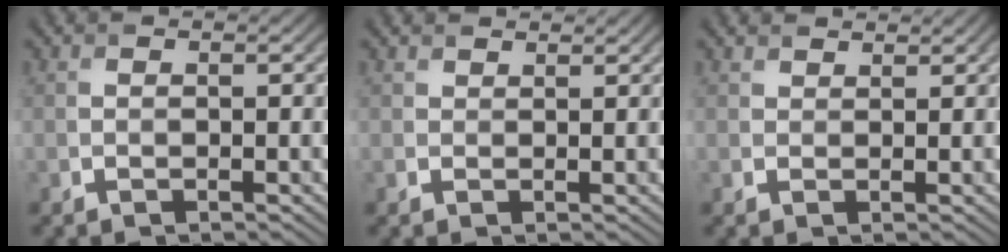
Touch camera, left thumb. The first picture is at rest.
{"total": 1.0, "force": [0.9, 0.1, -0.4], "torque": [0.011, -0.001, 0.013]}
{"total": 1.2, "force": [1.1, 0.3, -0.4], "torque": [0.007, 0.000, 0.020]}